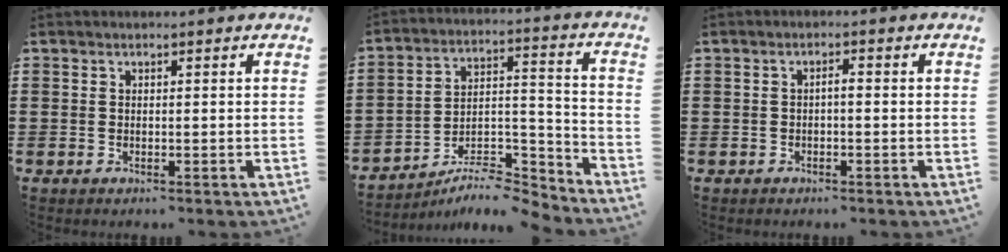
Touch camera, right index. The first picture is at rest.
{"total": 8.2, "force": [-7.4, 1.7, 2.9], "torque": [-0.034, 0.016, -0.141]}
{"total": 1.1, "force": [-0.4, 0.2, 1.0], "torque": [-0.020, -0.001, -0.008]}